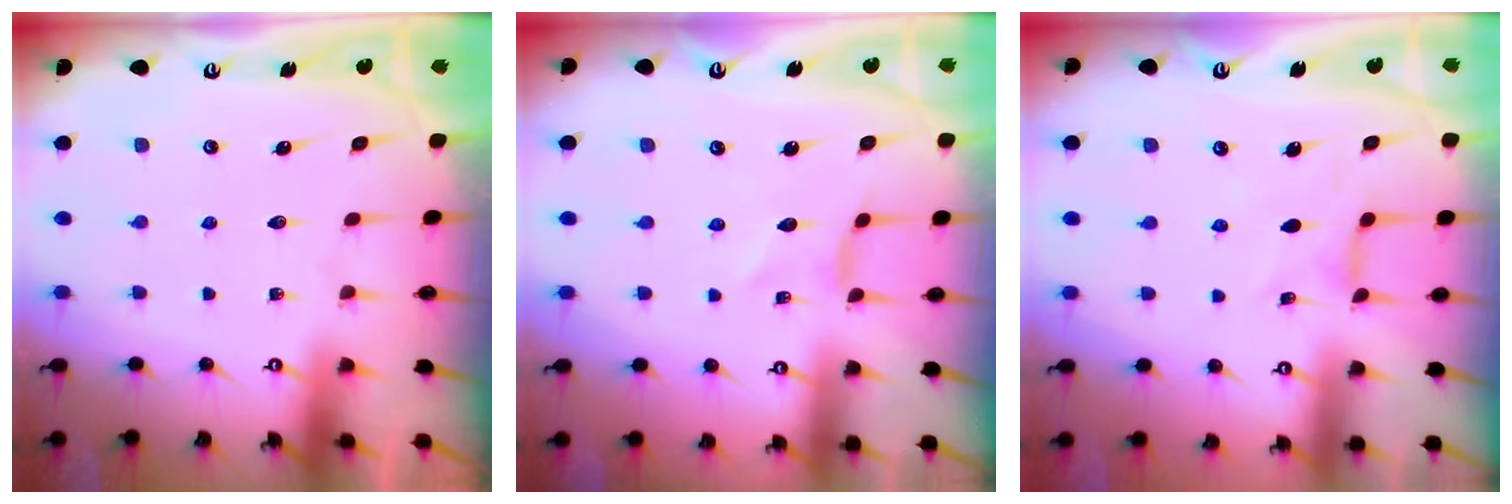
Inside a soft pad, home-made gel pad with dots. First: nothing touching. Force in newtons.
{"total": 0.0}
{"total": 2.6, "press": 2.6, "slide": 0.5}